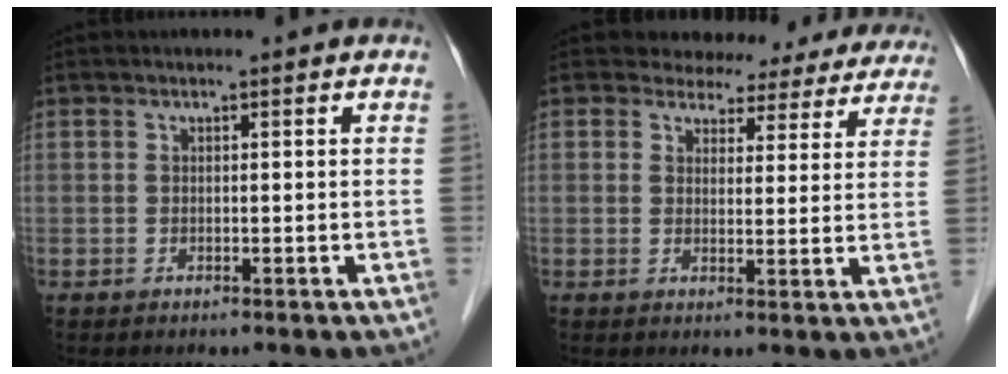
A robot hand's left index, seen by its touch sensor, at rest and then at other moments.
{"total": 13.0, "force": [11.8, 5.3, 1.6], "torque": [0.014, -0.010, 0.110]}